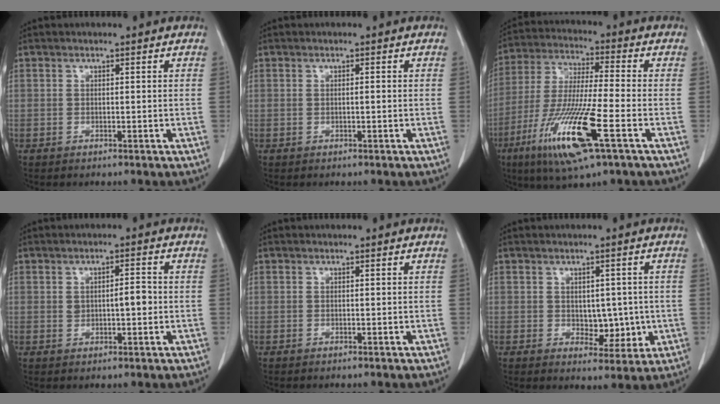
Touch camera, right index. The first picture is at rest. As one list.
[{"total": 0.6, "force": [0.0, 0.1, 0.5], "torque": [-0.011, 0.000, 0.001]}, {"total": 15.9, "force": [-6.8, 0.9, 14.4], "torque": [-0.297, -0.031, -0.124]}, {"total": 3.5, "force": [0.1, 1.4, 3.3], "torque": [-0.054, 0.007, 0.006]}, {"total": 0.0}, {"total": 5.2, "force": [-0.4, 3.2, 4.1], "torque": [-0.045, 0.000, 0.006]}]